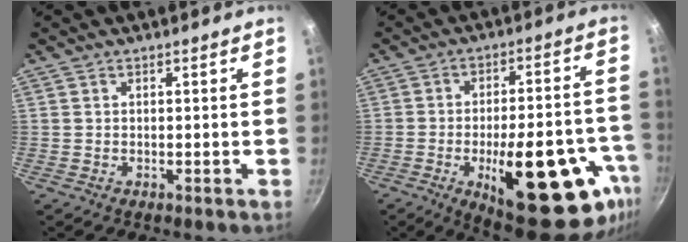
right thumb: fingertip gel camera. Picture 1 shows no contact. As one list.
[{"total": 26.3, "force": [-10.0, 10.4, 22.0], "torque": [-0.247, 0.024, -0.125]}]